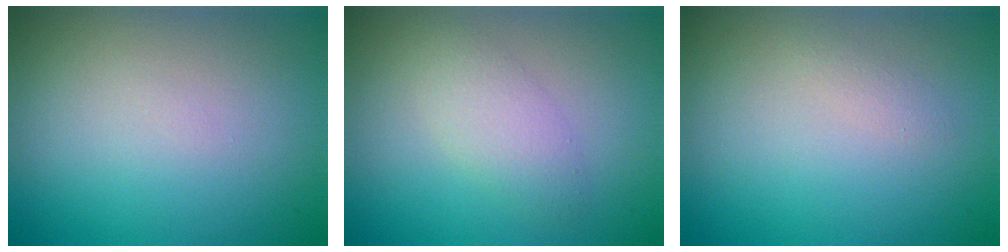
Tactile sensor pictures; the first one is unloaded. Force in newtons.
{"total": 2.5, "press": 2.5, "slide": 0.2}
{"total": 0.7, "press": 0.7, "slide": 0.1}